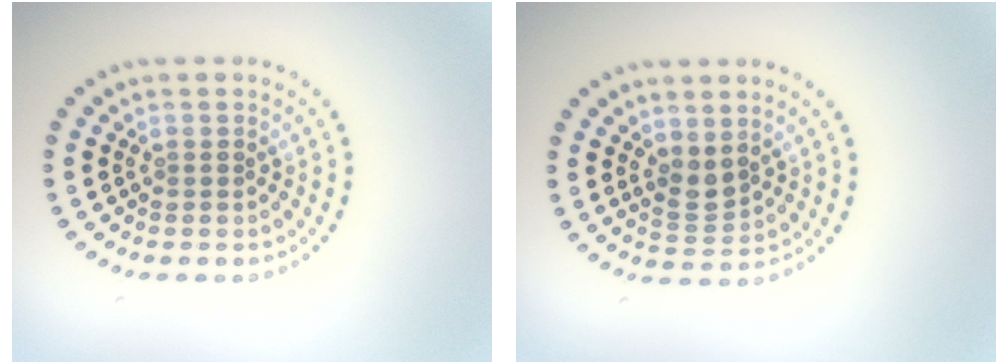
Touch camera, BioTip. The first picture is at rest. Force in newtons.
{"total": 1.8, "press": 1.5, "slide": 1.0}